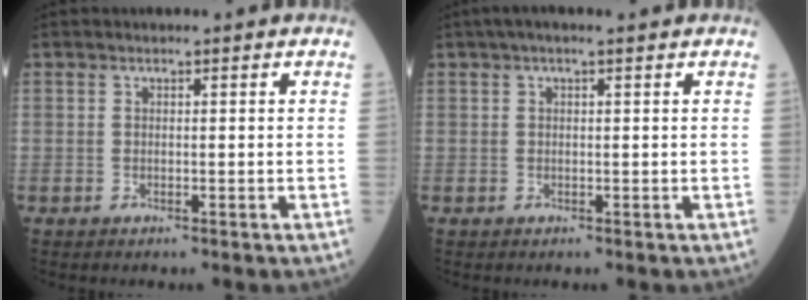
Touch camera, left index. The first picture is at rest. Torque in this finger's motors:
{"motor_torque": [0.35, -0.25, 0.12, 0.02]}